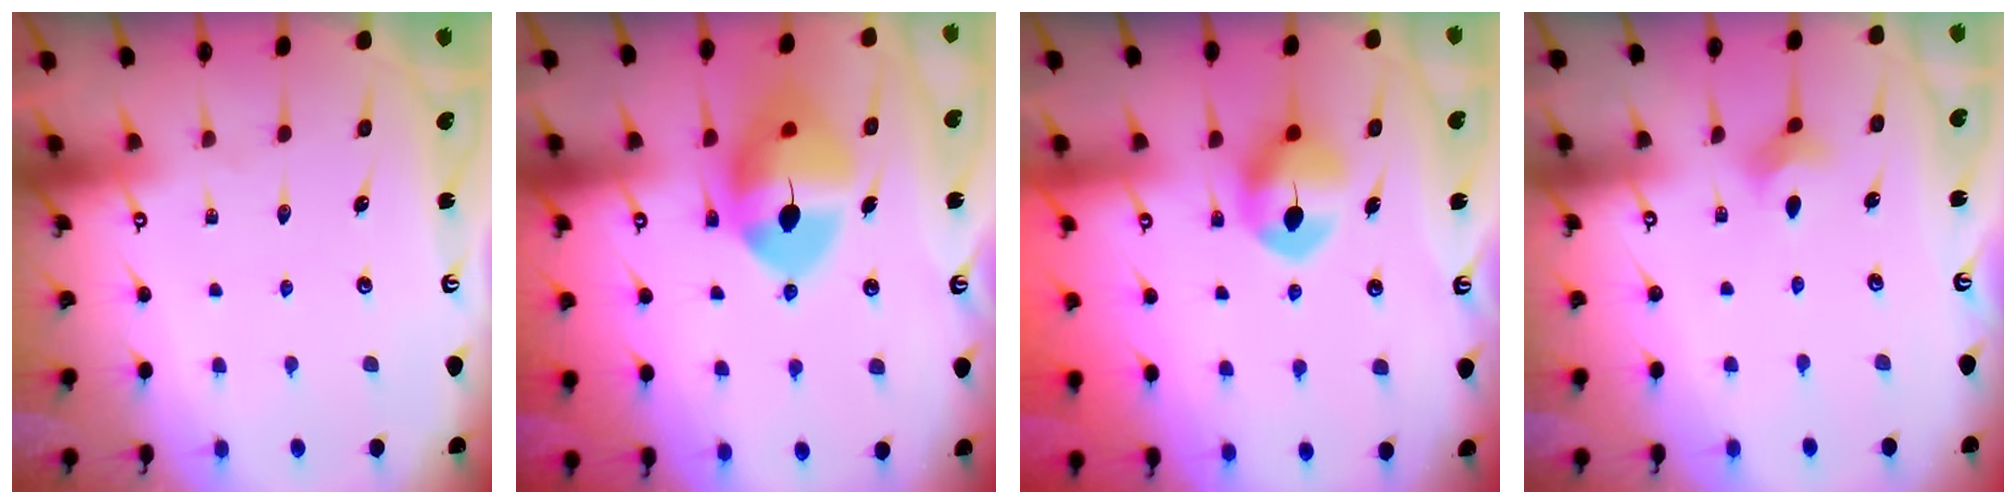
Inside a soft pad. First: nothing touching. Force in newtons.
{"total": 13.6, "press": 13.5, "slide": 2.0}
{"total": 8.7, "press": 8.7, "slide": 0.4}
{"total": 2.8, "press": 2.8, "slide": 0.7}